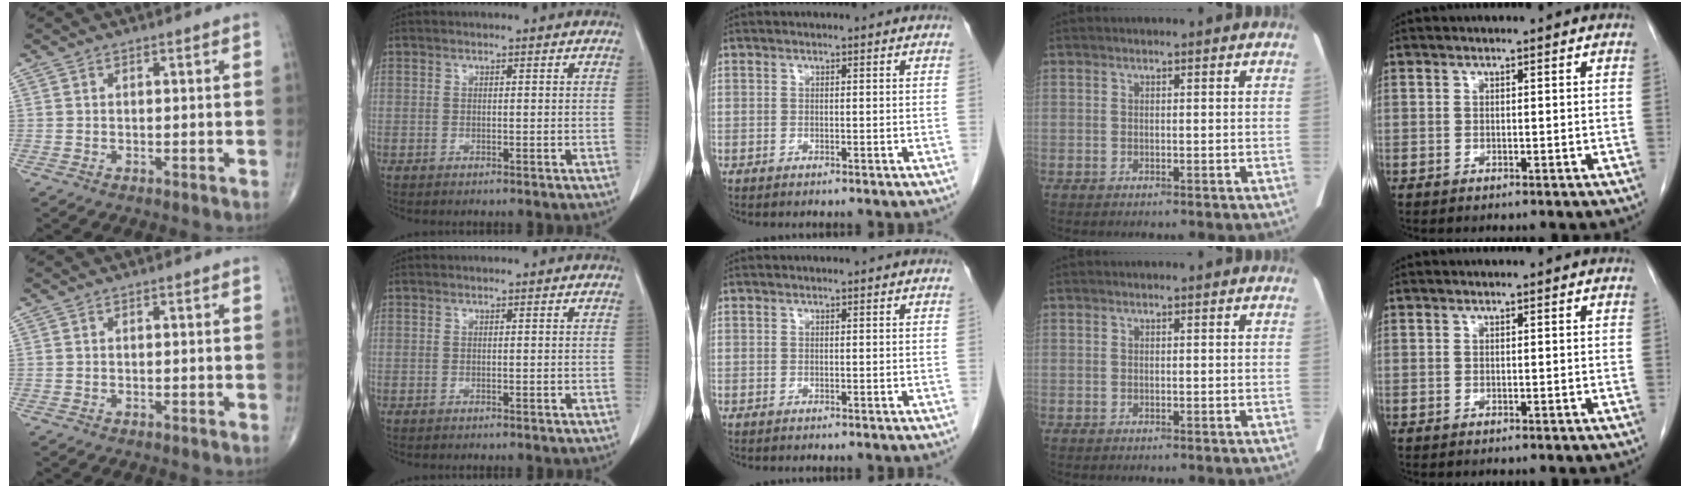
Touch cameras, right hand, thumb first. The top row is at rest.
{}